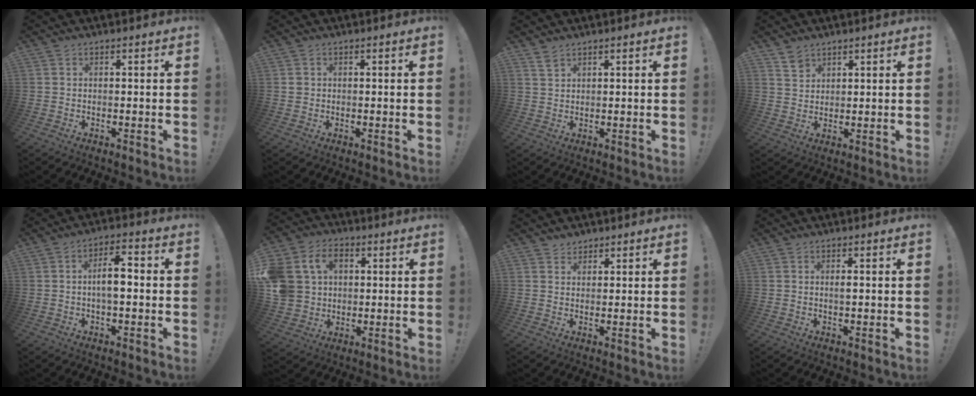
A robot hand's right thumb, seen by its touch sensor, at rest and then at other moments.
{"total": 1.0, "force": [0.2, 1.0, 0.2], "torque": [-0.006, 0.004, 0.005]}
{"total": 2.7, "force": [2.1, 1.0, 1.3], "torque": [-0.014, -0.015, 0.038]}
{"total": 4.7, "force": [3.5, 3.1, 1.0], "torque": [-0.004, -0.024, 0.064]}
{"total": 7.6, "force": [-0.6, 3.1, 6.9], "torque": [-0.114, 0.010, -0.016]}
{"total": 14.2, "force": [4.0, 11.6, 7.1], "torque": [-0.144, -0.004, 0.082]}
{"total": 2.4, "force": [2.0, 1.3, 0.0], "torque": [0.005, -0.012, 0.037]}
{"total": 1.0, "force": [0.0, 0.1, 1.0], "torque": [-0.014, -0.001, -0.001]}